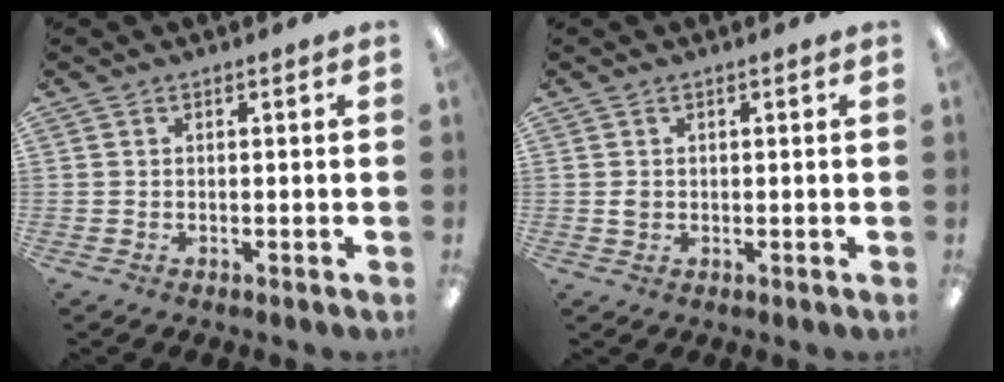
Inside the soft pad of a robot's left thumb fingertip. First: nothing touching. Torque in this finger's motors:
{"motor_torque": [0.09, 0.32, 0.42, -0.37, -0.02]}